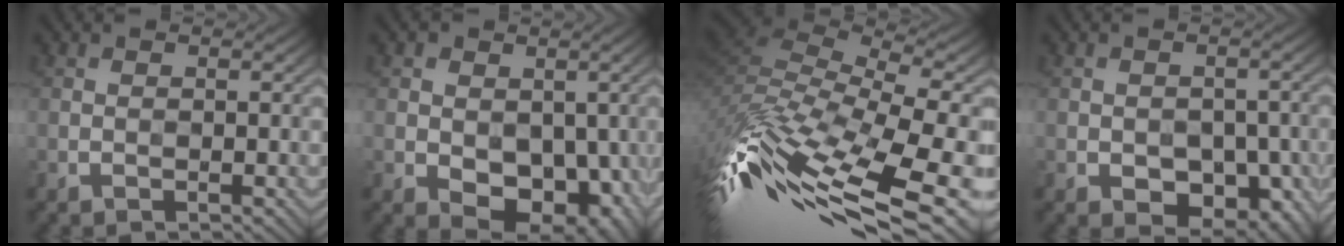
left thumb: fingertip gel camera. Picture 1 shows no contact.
{"total": 9.3, "force": [-0.9, 6.9, 6.2], "torque": [-0.084, -0.013, -0.001]}
{"total": 15.3, "force": [-5.4, 4.8, 13.5], "torque": [-0.277, -0.011, -0.078]}
{"total": 5.7, "force": [-2.7, 3.8, 3.3], "torque": [-0.051, -0.014, -0.035]}